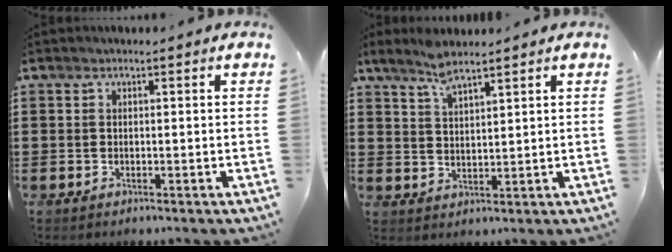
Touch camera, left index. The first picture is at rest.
{"total": 4.2, "force": [3.4, 1.2, 2.2], "torque": [-0.053, -0.001, 0.062]}